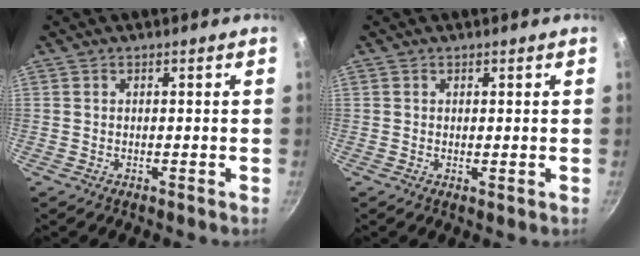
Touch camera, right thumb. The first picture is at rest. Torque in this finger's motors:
{"motor_torque": [-0.28, -0.18, -0.12, -0.08, 0.03]}